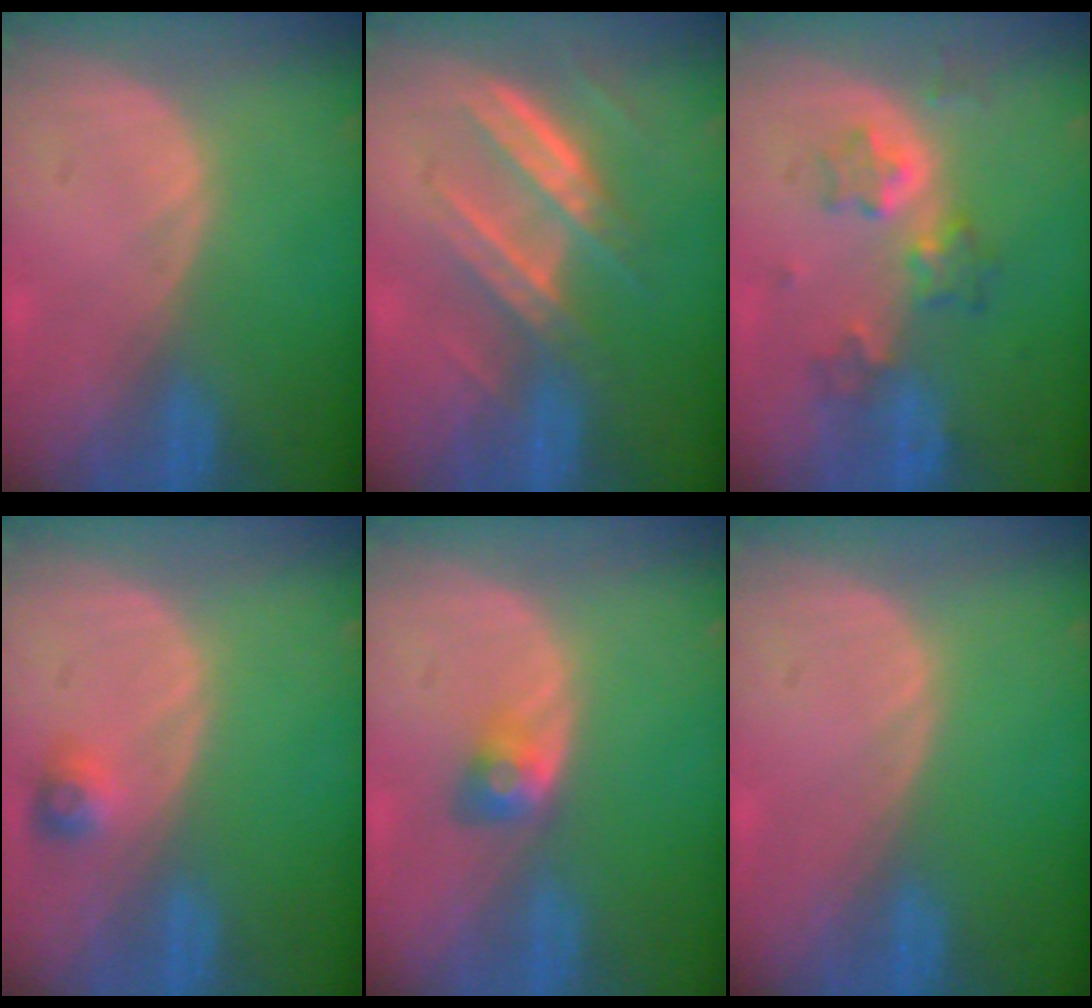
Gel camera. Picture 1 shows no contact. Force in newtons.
{"total": 7.7, "press": 6.9, "slide": 3.5}
{"total": 5.6, "press": 5.6, "slide": 0.4}
{"total": 2.5, "press": 2.3, "slide": 1.0}
{"total": 2.9, "press": 2.5, "slide": 1.6}
{"total": 0.0}